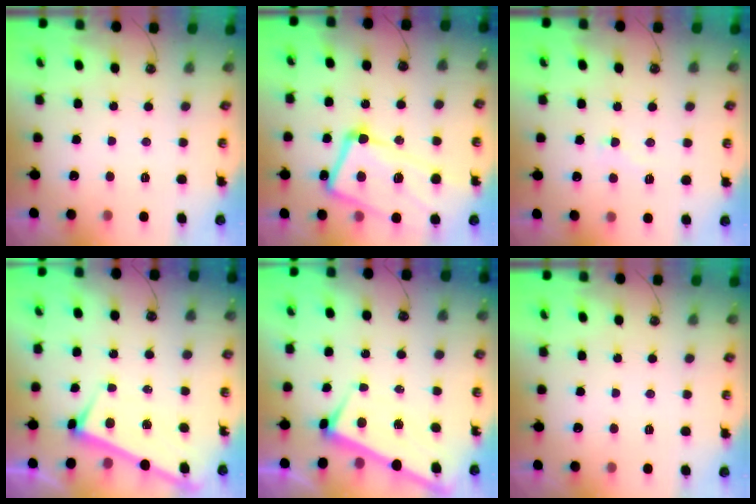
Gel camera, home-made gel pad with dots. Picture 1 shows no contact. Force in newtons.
{"total": 15.3, "press": 15.1, "slide": 2.2}
{"total": 2.7, "press": 2.5, "slide": 0.9}
{"total": 3.0, "press": 3.0, "slide": 0.1}
{"total": 2.9, "press": 2.9, "slide": 0.0}
{"total": 0.0}